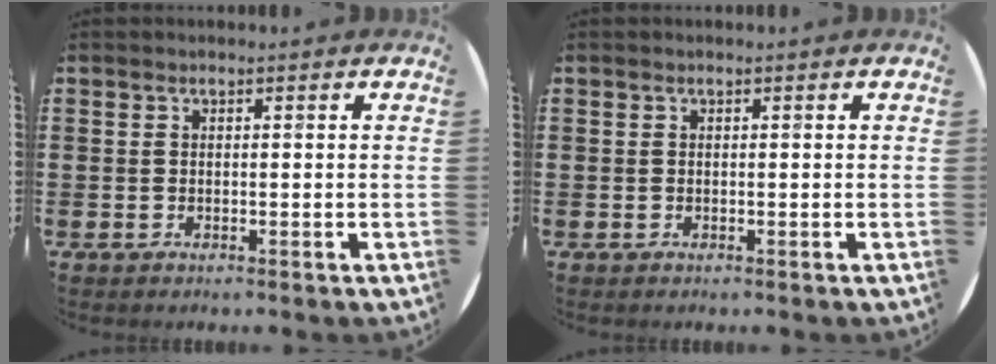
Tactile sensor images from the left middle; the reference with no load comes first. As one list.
[{"total": 0.0}]